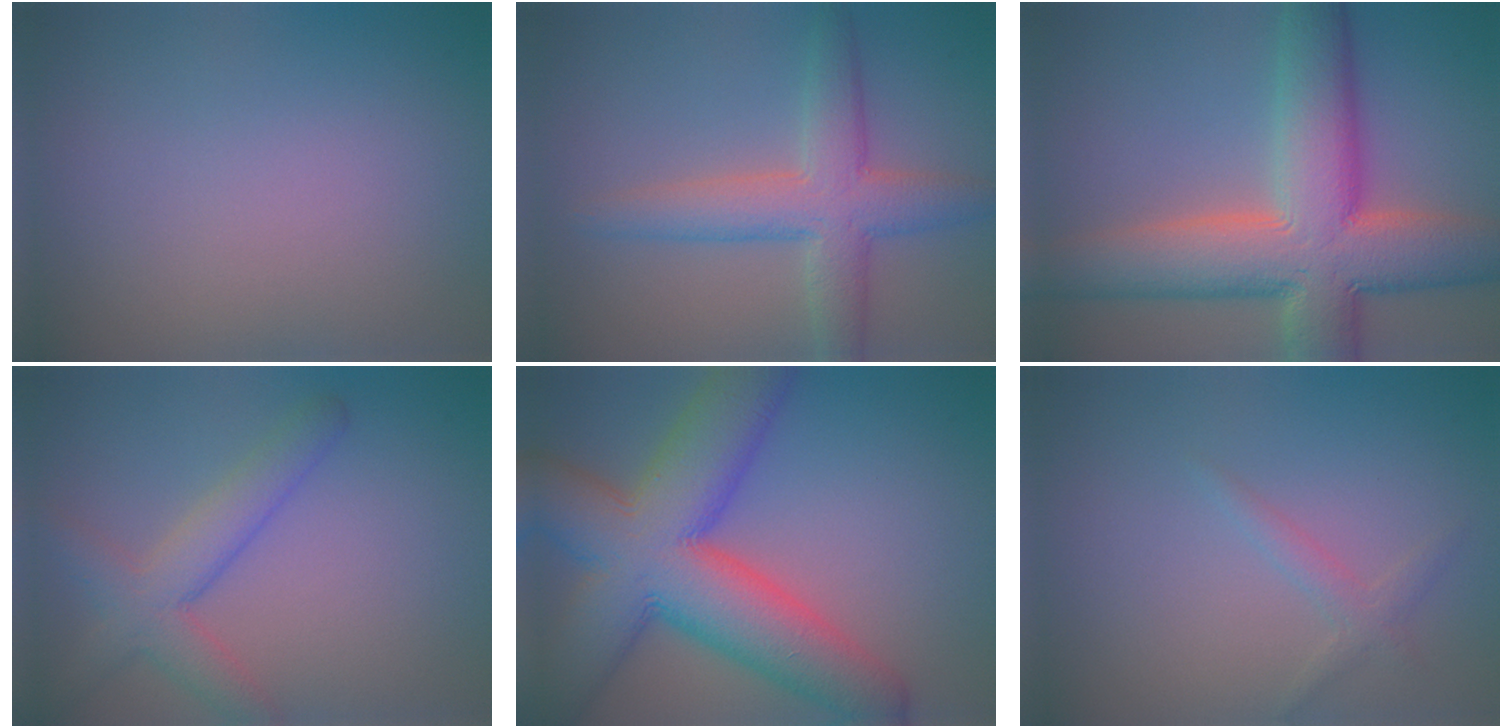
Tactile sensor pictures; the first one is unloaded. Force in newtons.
{"total": 4.4, "press": 4.4, "slide": 0.3}
{"total": 12.0, "press": 12.0, "slide": 1.1}
{"total": 4.1, "press": 4.1, "slide": 0.2}
{"total": 13.6, "press": 13.6, "slide": 0.3}
{"total": 1.4, "press": 1.4, "slide": 0.1}